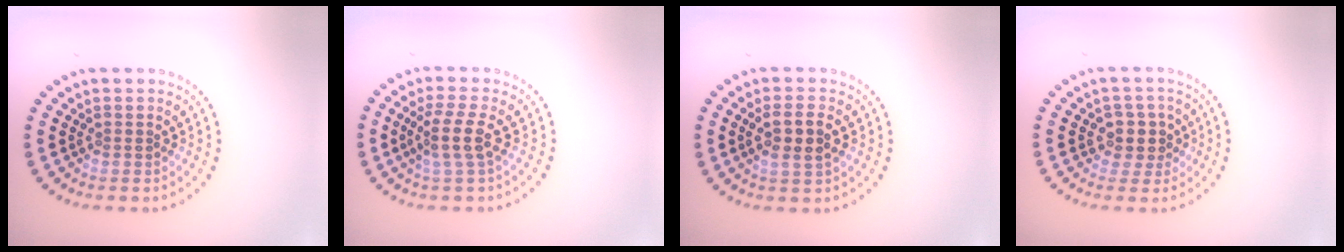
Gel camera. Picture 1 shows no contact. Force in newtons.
{"total": 2.7, "press": 2.3, "slide": 1.5}
{"total": 2.9, "press": 2.7, "slide": 0.9}
{"total": 2.4, "press": 2.1, "slide": 1.2}